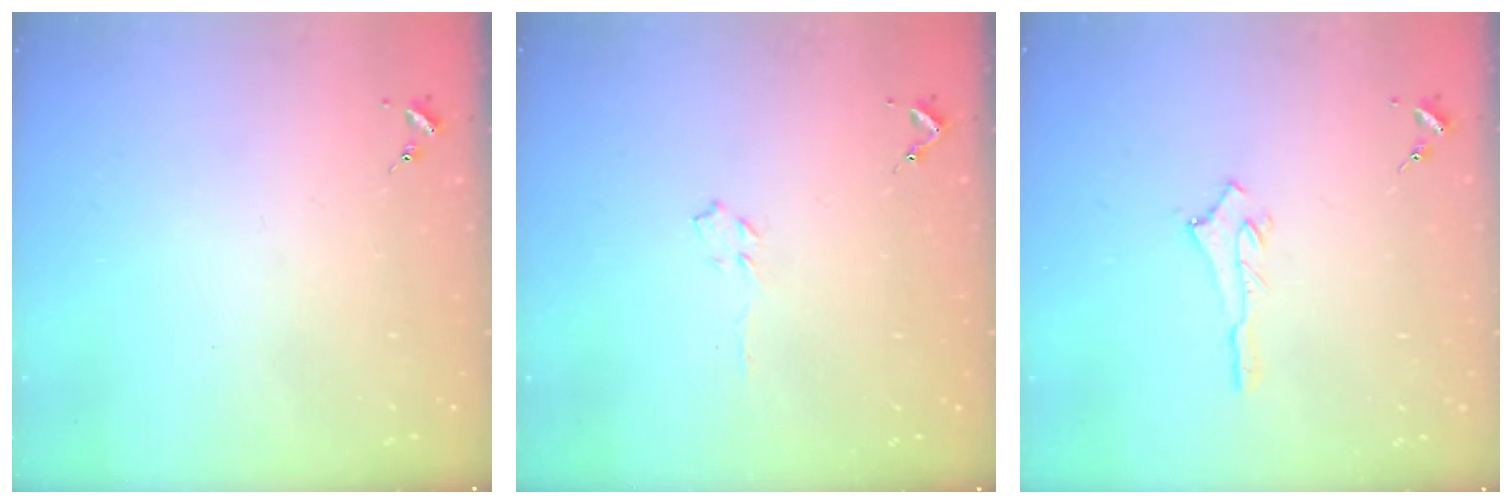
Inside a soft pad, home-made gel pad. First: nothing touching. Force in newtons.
{"total": 3.9, "press": 3.9, "slide": 0.4}
{"total": 2.6, "press": 2.6, "slide": 0.4}